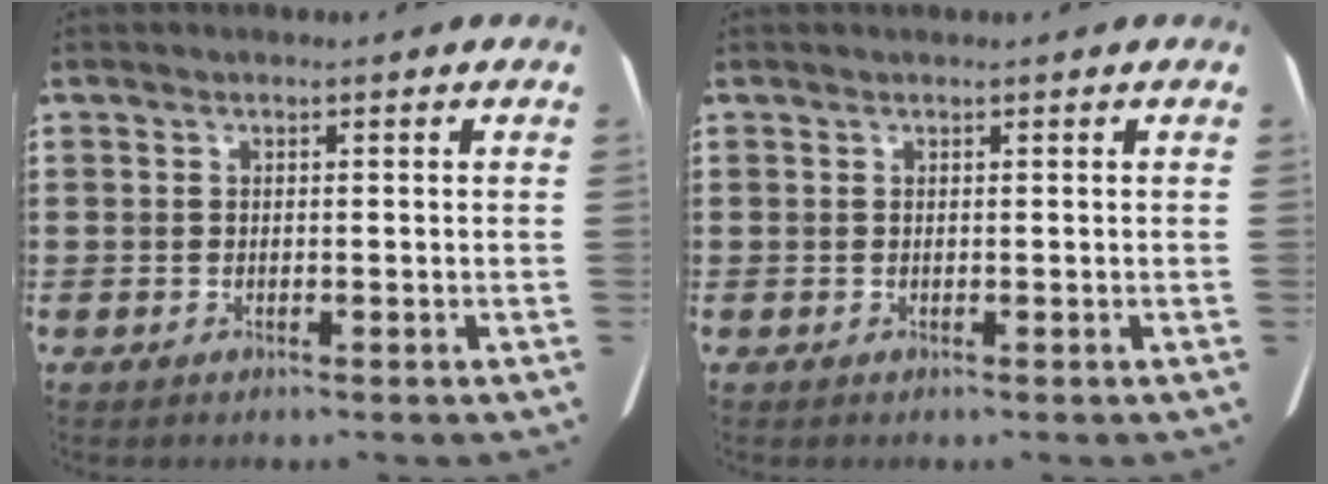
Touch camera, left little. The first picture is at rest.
{"total": 0.0}